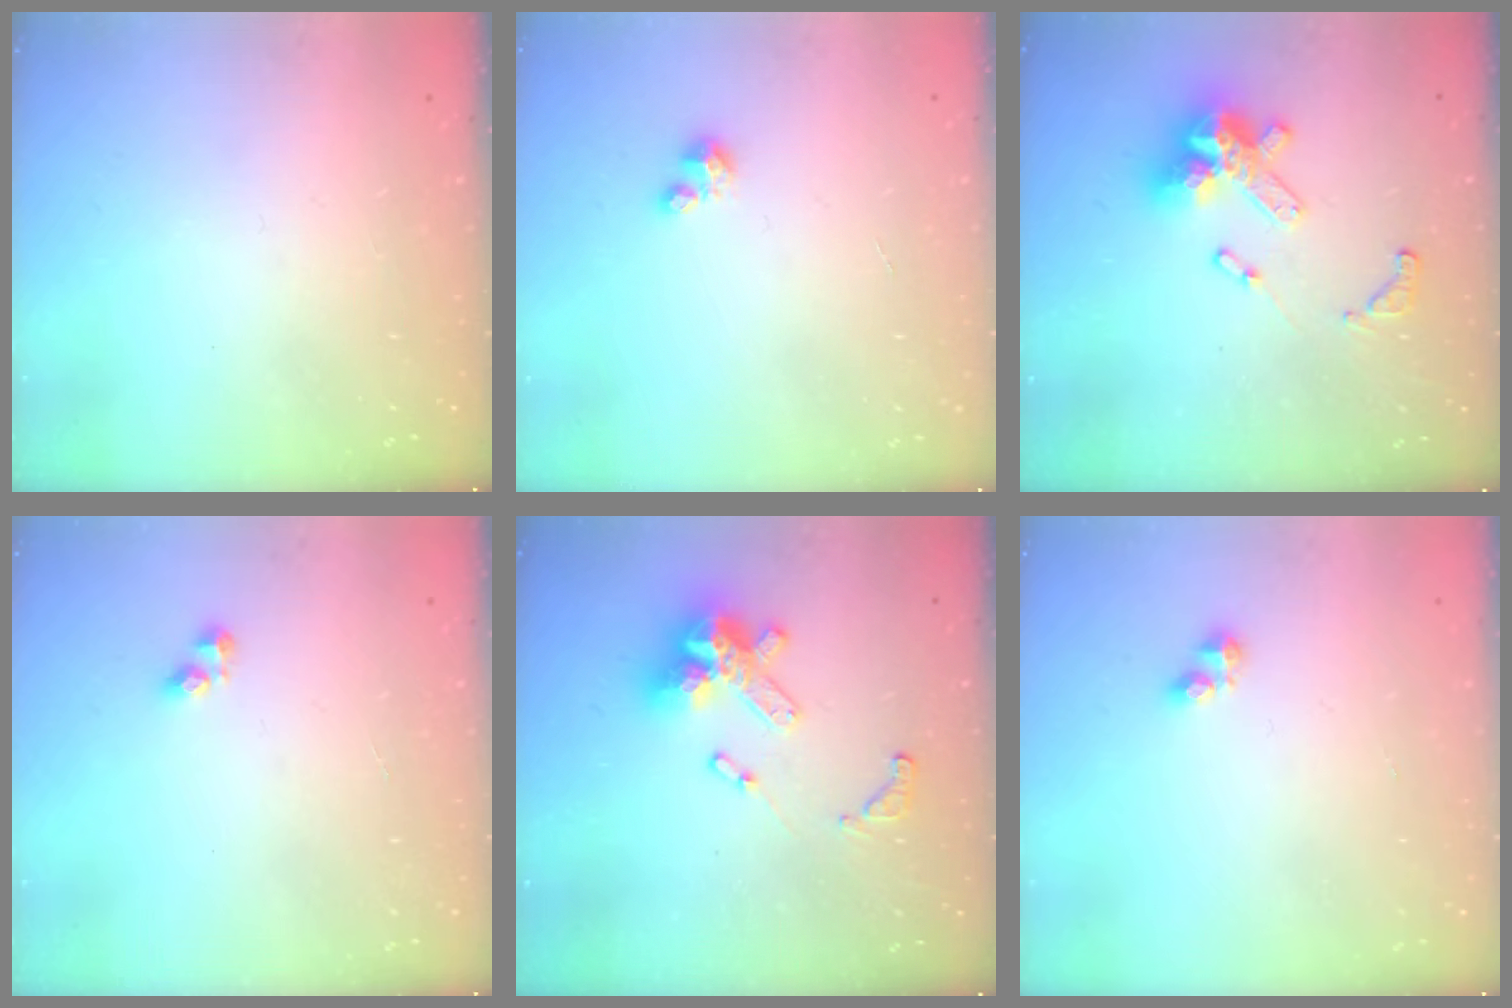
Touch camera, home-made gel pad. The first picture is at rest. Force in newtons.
{"total": 2.6, "press": 2.6, "slide": 0.2}
{"total": 16.1, "press": 16.0, "slide": 1.3}
{"total": 2.9, "press": 2.9, "slide": 0.4}
{"total": 16.1, "press": 16.0, "slide": 1.3}
{"total": 2.9, "press": 2.8, "slide": 0.4}